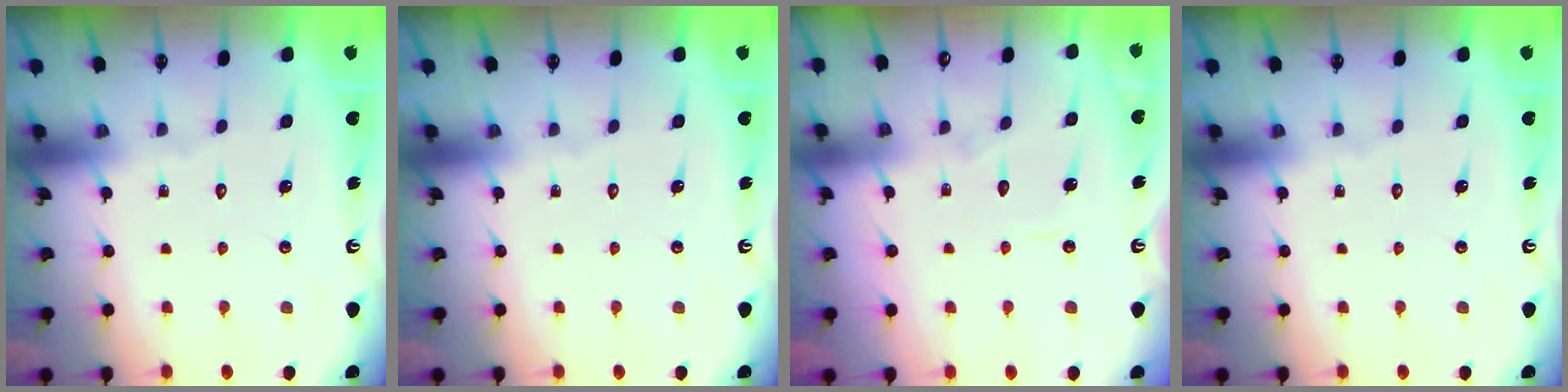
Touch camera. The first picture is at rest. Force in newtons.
{"total": 0.0}
{"total": 3.5, "press": 3.5, "slide": 0.1}
{"total": 0.0}